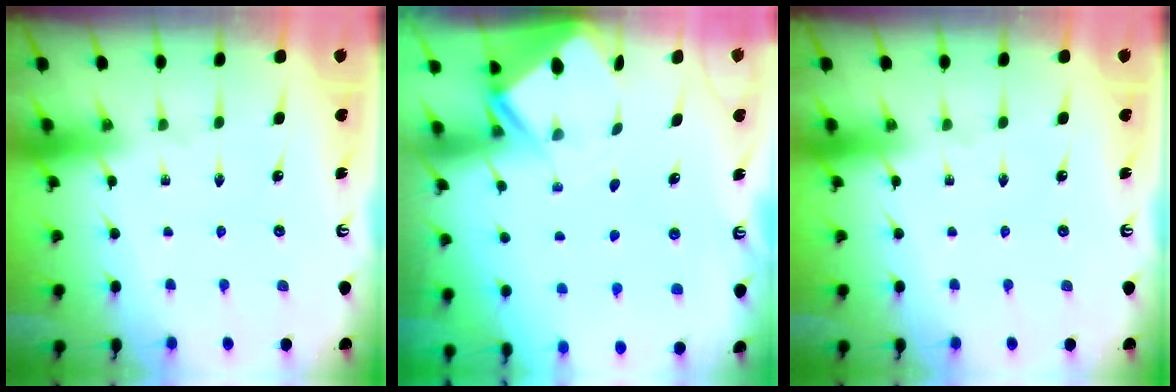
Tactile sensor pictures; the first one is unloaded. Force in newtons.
{"total": 3.0, "press": 3.0, "slide": 0.3}
{"total": 0.0}